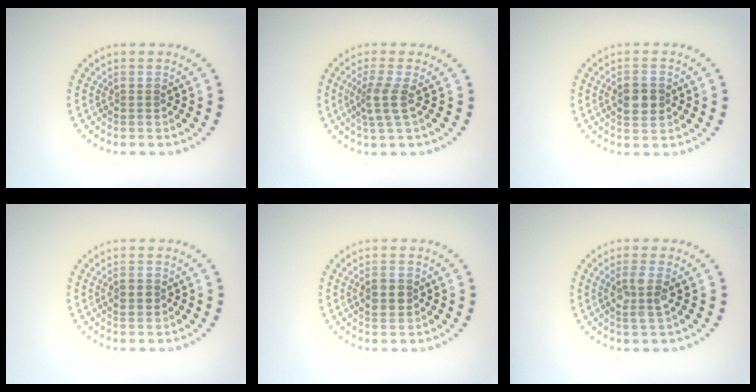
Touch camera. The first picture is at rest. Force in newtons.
{"total": 2.4, "press": 1.9, "slide": 1.5}
{"total": 3.0, "press": 3.0, "slide": 0.1}
{"total": 1.7, "press": 1.7, "slide": 0.1}
{"total": 2.9, "press": 2.9, "slide": 0.0}
{"total": 2.5, "press": 2.2, "slide": 1.1}